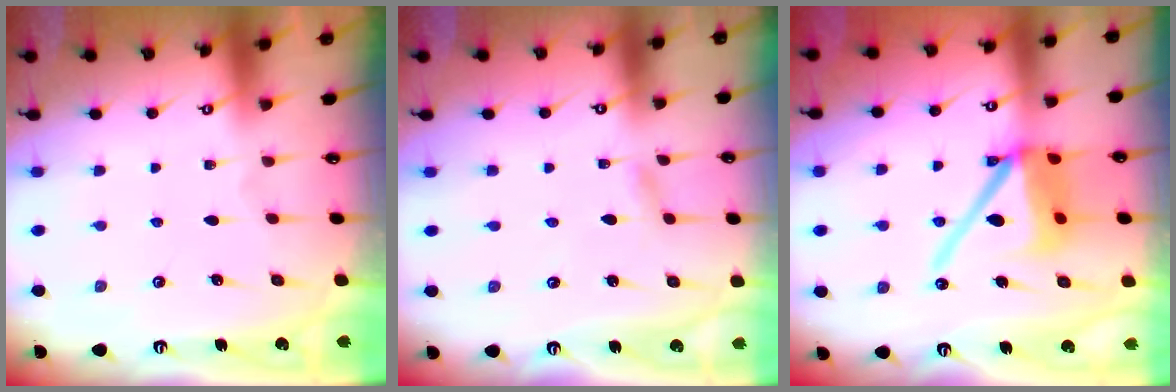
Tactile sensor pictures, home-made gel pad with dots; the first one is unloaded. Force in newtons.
{"total": 1.1, "press": 1.1, "slide": 0.1}
{"total": 14.9, "press": 14.7, "slide": 2.4}